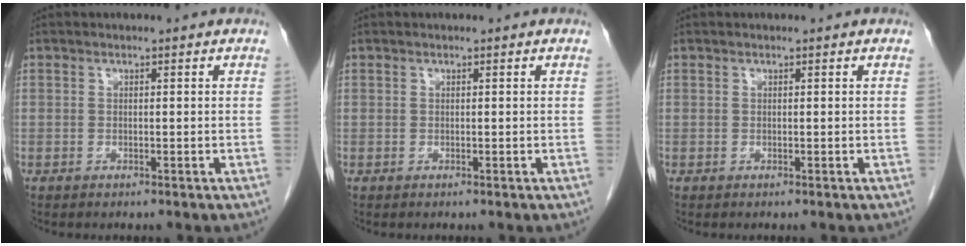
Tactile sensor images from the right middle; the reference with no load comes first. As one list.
[{"total": 0.0}, {"total": 0.0}]